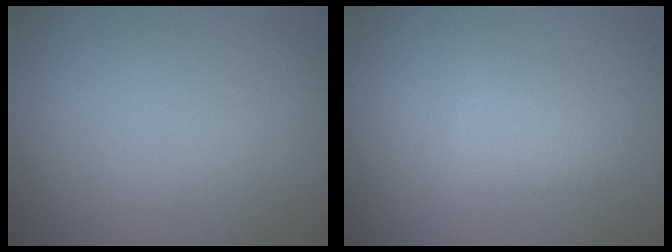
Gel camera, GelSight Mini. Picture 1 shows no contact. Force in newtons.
{"total": 1.7, "press": 1.7, "slide": 0.3}